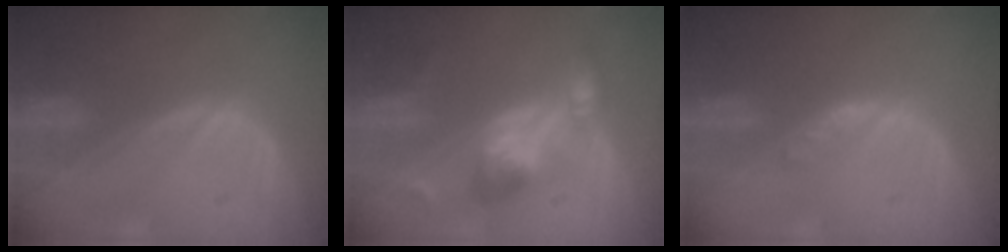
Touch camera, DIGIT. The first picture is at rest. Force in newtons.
{"total": 5.9, "press": 5.9, "slide": 0.1}
{"total": 1.7, "press": 1.7, "slide": 0.2}